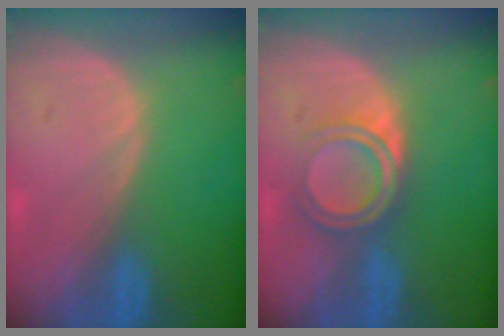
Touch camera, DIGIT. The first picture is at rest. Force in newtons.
{"total": 5.3, "press": 4.9, "slide": 2.1}